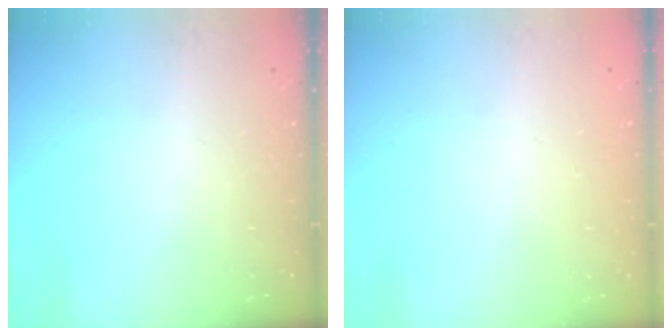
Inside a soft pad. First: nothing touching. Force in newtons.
{"total": 0.7, "press": 0.6, "slide": 0.3}